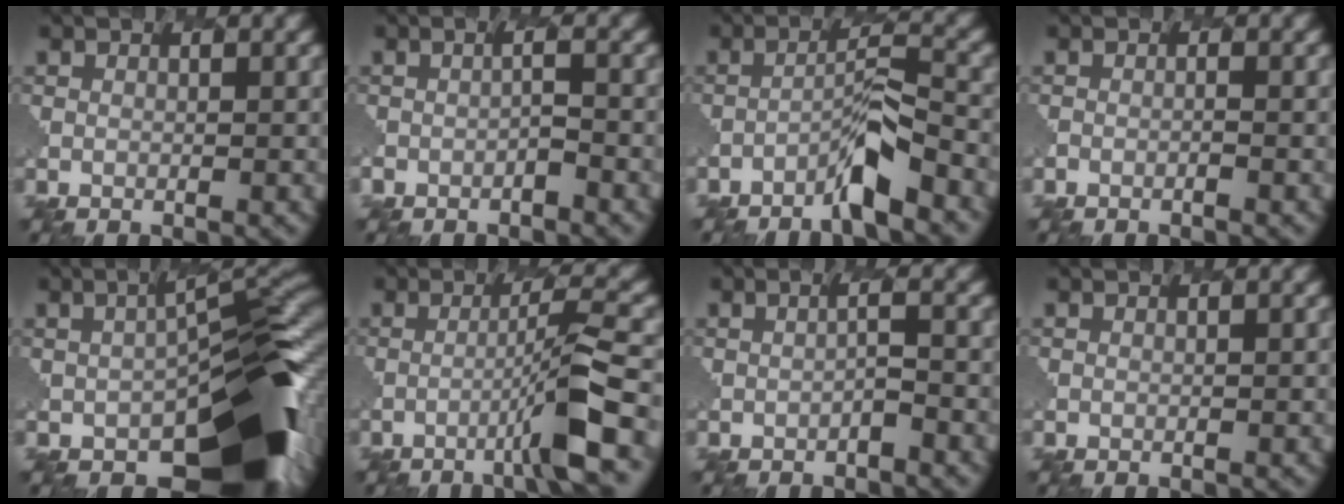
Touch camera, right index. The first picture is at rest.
{"total": 1.8, "force": [-1.5, -0.2, -0.9], "torque": [-0.016, -0.007, -0.029]}
{"total": 3.7, "force": [-3.6, -0.7, 0.2], "torque": [-0.043, 0.011, -0.077]}
{"total": 1.7, "force": [-1.4, -0.3, -0.9], "torque": [-0.004, -0.001, -0.022]}
{"total": 11.6, "force": [-4.1, 5.7, 9.2], "torque": [-0.135, -0.023, -0.073]}
{"total": 3.6, "force": [-2.1, -1.2, 2.8], "torque": [-0.076, 0.016, -0.061]}
{"total": 0.9, "force": [-0.5, -0.5, -0.5], "torque": [-0.022, -0.002, -0.018]}
{"total": 1.0, "force": [0.1, 0.5, 0.8], "torque": [-0.002, 0.007, -0.001]}